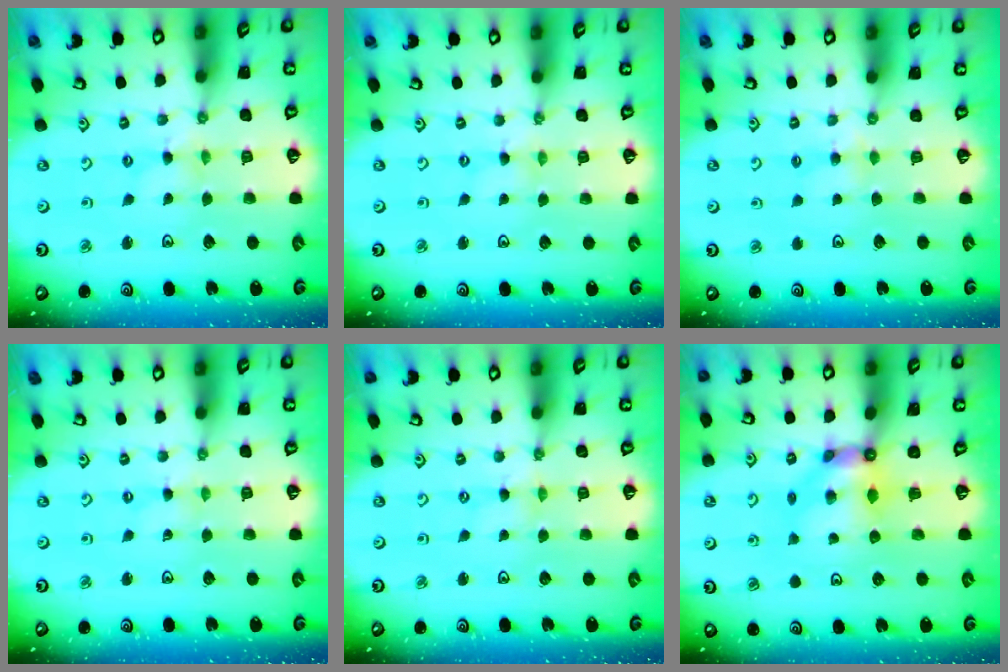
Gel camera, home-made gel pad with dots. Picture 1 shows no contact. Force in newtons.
{"total": 0.0}
{"total": 3.9, "press": 3.9, "slide": 0.3}
{"total": 0.0}
{"total": 0.0}
{"total": 7.4, "press": 7.4, "slide": 0.4}